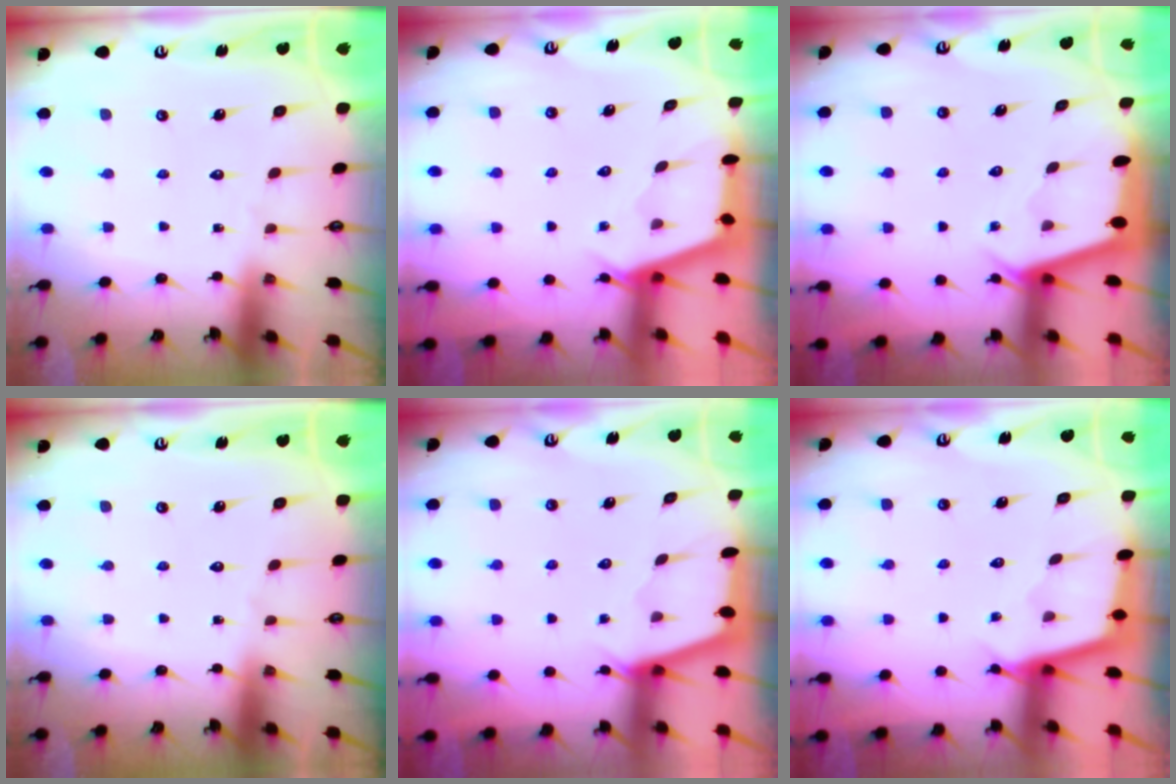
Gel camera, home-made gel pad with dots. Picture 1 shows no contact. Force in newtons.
{"total": 2.7, "press": 2.7, "slide": 0.3}
{"total": 2.3, "press": 2.3, "slide": 0.3}
{"total": 0.0}
{"total": 2.4, "press": 2.4, "slide": 0.4}
{"total": 2.1, "press": 2.1, "slide": 0.1}